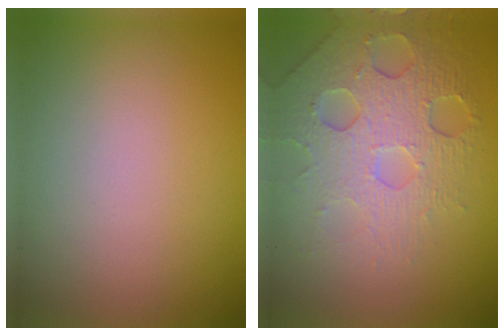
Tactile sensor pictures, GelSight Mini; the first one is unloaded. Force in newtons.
{"total": 6.6, "press": 4.8, "slide": 4.5}